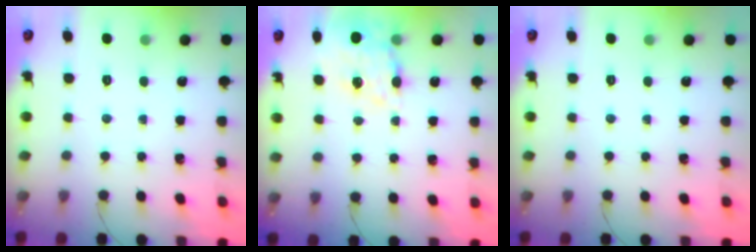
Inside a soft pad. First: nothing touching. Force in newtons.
{"total": 12.8, "press": 12.2, "slide": 3.8}
{"total": 0.0}